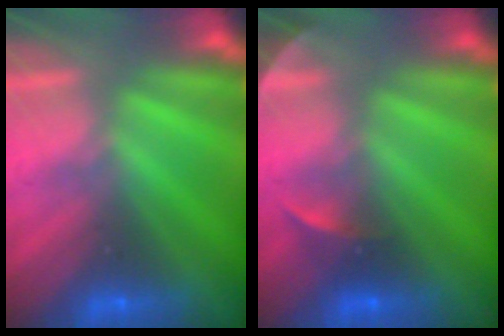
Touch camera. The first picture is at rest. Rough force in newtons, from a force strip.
{"total": 2.2}